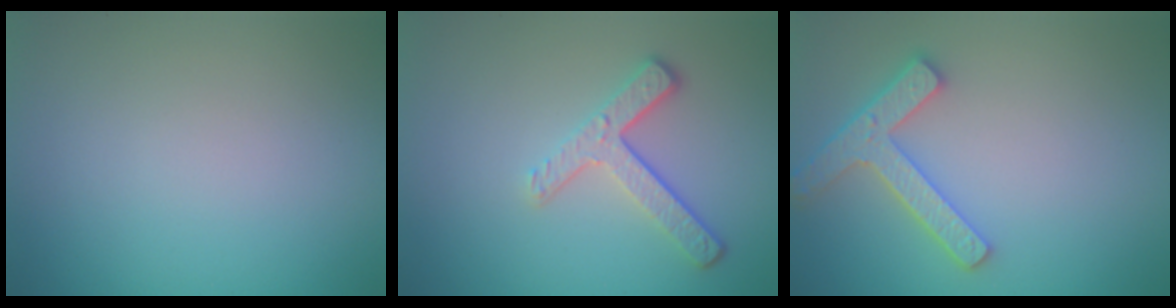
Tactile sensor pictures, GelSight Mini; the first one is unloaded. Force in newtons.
{"total": 3.2, "press": 2.4, "slide": 2.0}
{"total": 3.9, "press": 3.6, "slide": 1.5}